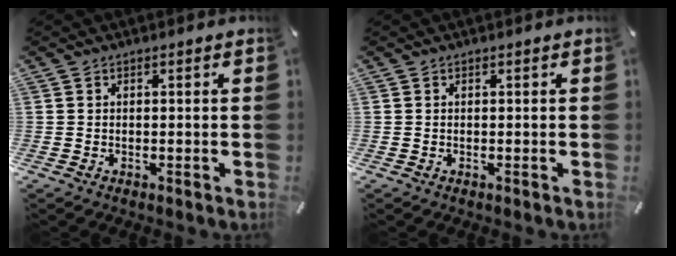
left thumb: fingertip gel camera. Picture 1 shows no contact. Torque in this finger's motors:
{"motor_torque": [0.00, 0.00, -0.02, 0.02, 0.00]}